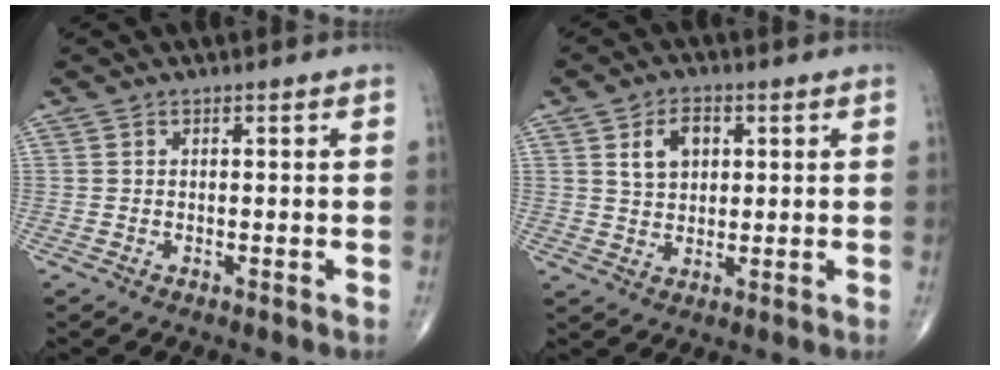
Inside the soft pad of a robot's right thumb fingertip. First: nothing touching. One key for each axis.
{"total": 6.1, "fx": 2.0, "fy": 4.2, "fz": 4.0, "tx": -0.050, "ty": -0.003, "tz": 0.036}